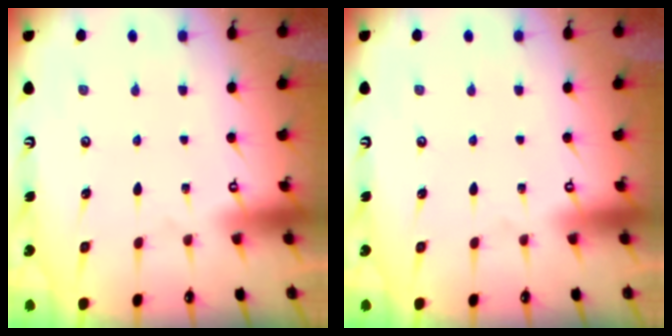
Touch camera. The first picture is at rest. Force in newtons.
{"total": 0.0}